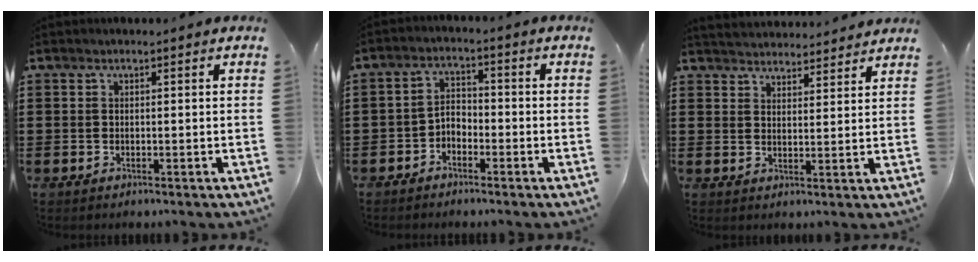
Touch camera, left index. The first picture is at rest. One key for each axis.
{"total": 2.8, "fx": -2.4, "fy": 1.2, "fz": 0.7, "tx": -0.020, "ty": 0.007, "tz": -0.053}
{"total": 3.2, "fx": 3.2, "fy": 0.2, "fz": -0.3, "tx": -0.007, "ty": -0.016, "tz": 0.058}